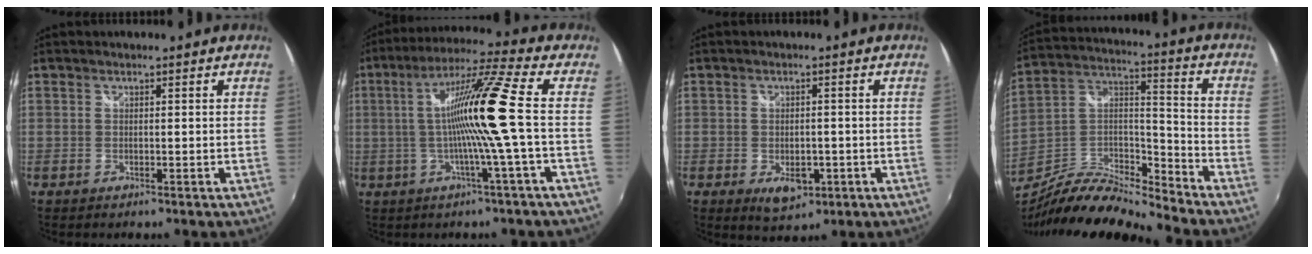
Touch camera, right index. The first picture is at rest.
{"total": 13.9, "force": [-0.8, -2.3, 13.6], "torque": [-0.245, 0.005, -0.018]}
{"total": 5.9, "force": [-2.1, 3.7, 4.0], "torque": [-0.071, -0.015, -0.026]}
{"total": 15.1, "force": [-13.5, 1.6, 6.6], "torque": [-0.140, 0.002, -0.261]}